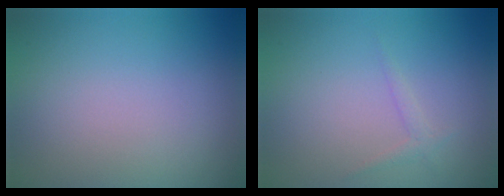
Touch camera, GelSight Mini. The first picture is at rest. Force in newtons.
{"total": 0.9, "press": 0.9, "slide": 0.1}